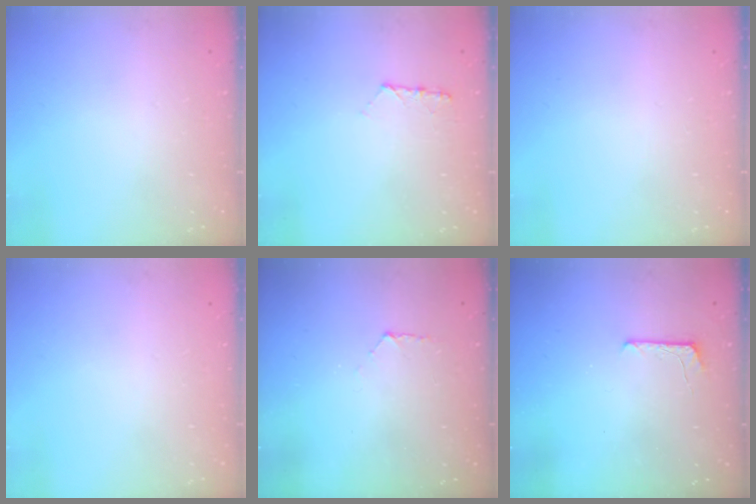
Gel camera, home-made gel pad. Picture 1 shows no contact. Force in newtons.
{"total": 6.4, "press": 6.4, "slide": 0.6}
{"total": 0.0}
{"total": 0.0}
{"total": 5.1, "press": 5.0, "slide": 0.5}
{"total": 5.3, "press": 5.3, "slide": 0.5}